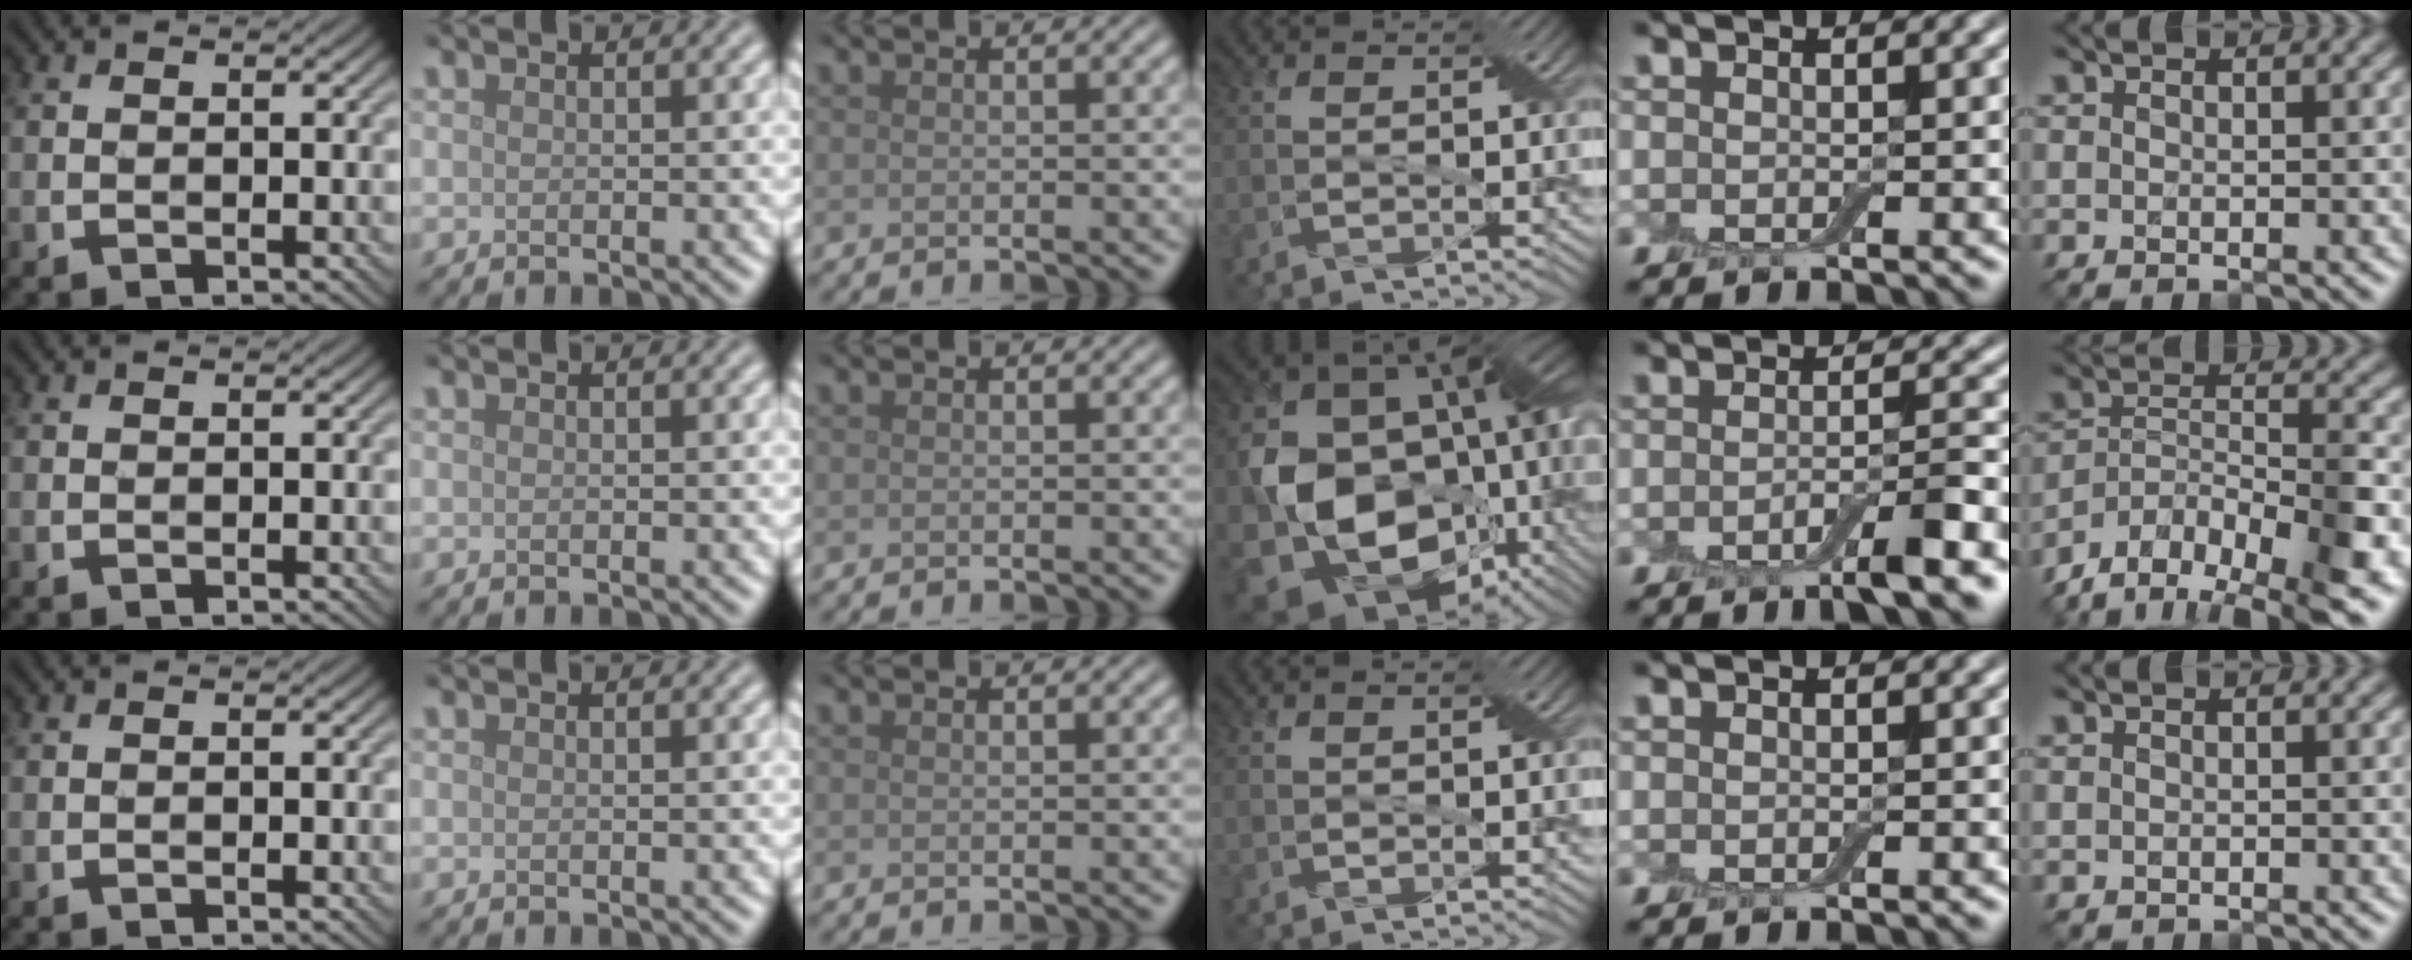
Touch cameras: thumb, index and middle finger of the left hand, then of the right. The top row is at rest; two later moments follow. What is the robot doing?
{"motion": "insert", "object": "backpack"}